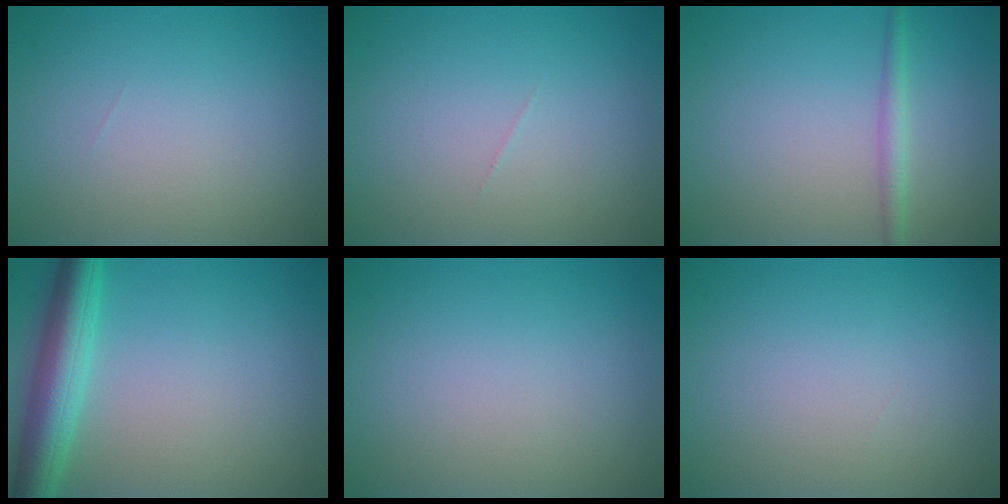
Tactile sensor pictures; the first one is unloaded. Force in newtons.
{"total": 0.0}
{"total": 1.7, "press": 1.7, "slide": 0.1}
{"total": 5.6, "press": 5.5, "slide": 0.2}
{"total": 0.0}
{"total": 0.0}